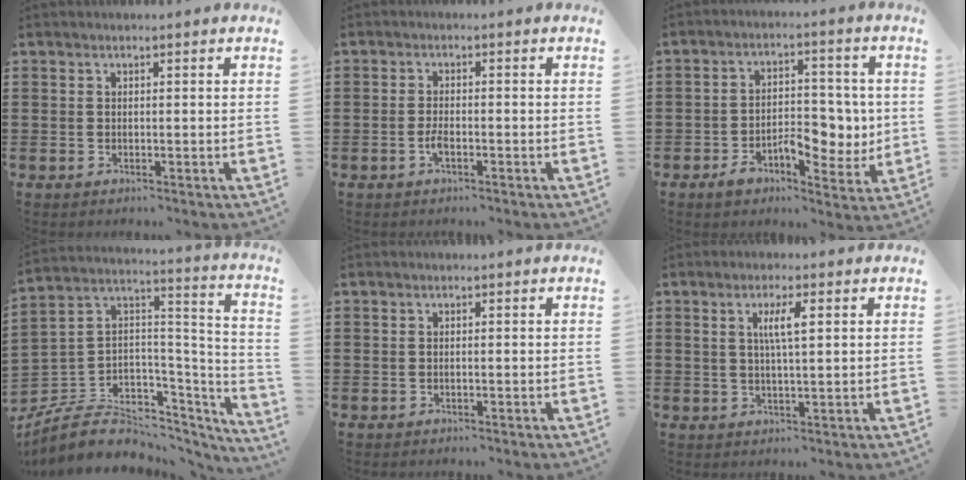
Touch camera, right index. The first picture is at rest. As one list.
[{"total": 2.3, "force": [-1.0, 0.6, 1.9], "torque": [-0.043, -0.001, -0.021]}, {"total": 8.4, "force": [-2.0, 5.0, 6.4], "torque": [-0.078, 0.007, -0.038]}, {"total": 7.5, "force": [-4.3, 5.2, 3.3], "torque": [-0.082, -0.002, -0.079]}, {"total": 0.0}, {"total": 4.0, "force": [1.1, 0.7, 3.7], "torque": [-0.077, 0.006, 0.015]}]